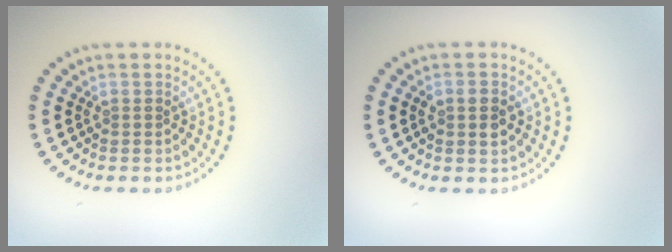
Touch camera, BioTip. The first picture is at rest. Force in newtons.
{"total": 1.8, "press": 1.8, "slide": 0.2}